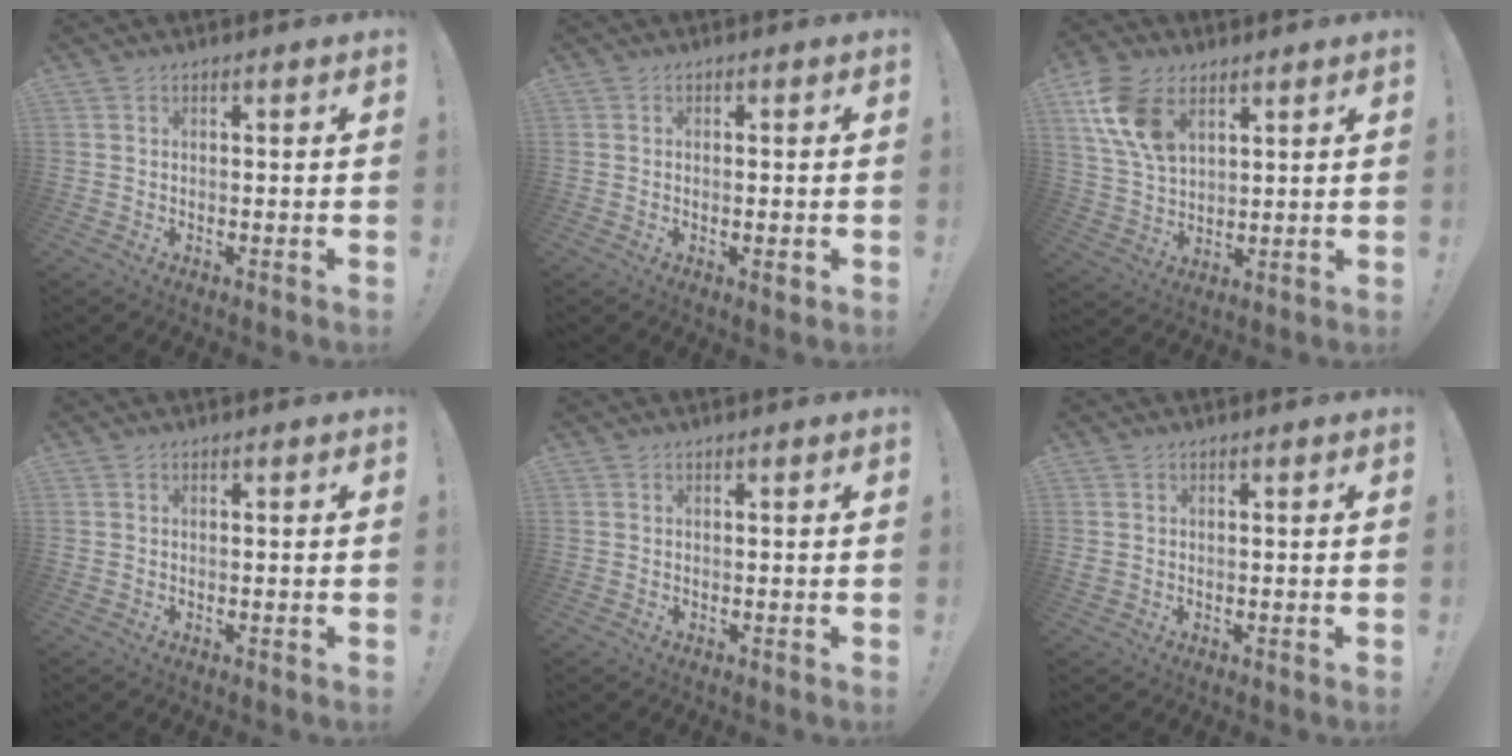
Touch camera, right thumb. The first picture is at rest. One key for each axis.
{"total": 2.1, "fx": -0.6, "fy": 0.4, "fz": 2.0, "tx": -0.022, "ty": -0.003, "tz": -0.011}
{"total": 13.4, "fx": 6.5, "fy": 8.2, "fz": 8.4, "tx": -0.165, "ty": -0.014, "tz": 0.127}
{"total": 0.0}
{"total": 0.0}
{"total": 0.8, "fx": 0.0, "fy": 0.8, "fz": 0.2, "tx": -0.007, "ty": 0.005, "tz": 0.001}